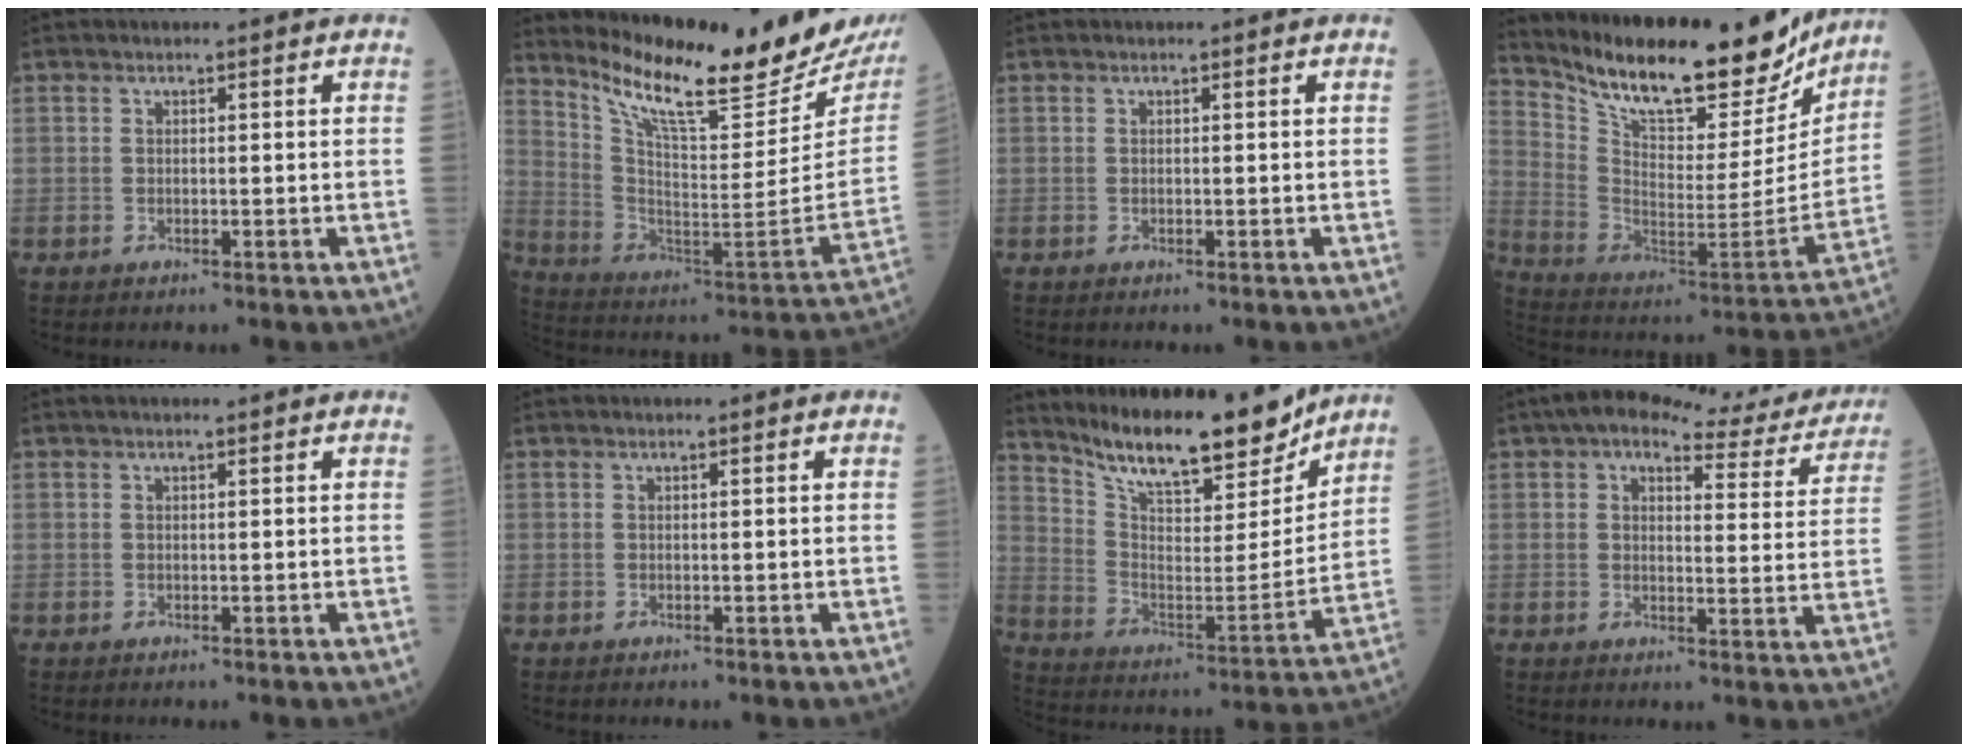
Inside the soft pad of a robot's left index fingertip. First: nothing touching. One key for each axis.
{"total": 24.1, "fx": 20.6, "fy": 2.4, "fz": 12.2, "tx": -0.214, "ty": -0.084, "tz": 0.305}
{"total": 0.0}
{"total": 24.0, "fx": 20.4, "fy": 6.4, "fz": 10.9, "tx": -0.193, "ty": -0.024, "tz": 0.313}
{"total": 0.9, "fx": 0.7, "fy": 0.1, "fz": 0.5, "tx": -0.010, "ty": 0.014, "tz": 0.011}
{"total": 0.0}
{"total": 18.9, "fx": 16.2, "fy": 3.9, "fz": 9.1, "tx": -0.157, "ty": -0.021, "tz": 0.266}
{"total": 15.2, "fx": 13.3, "fy": 4.2, "fz": 5.8, "tx": -0.060, "ty": 0.007, "tz": 0.144}